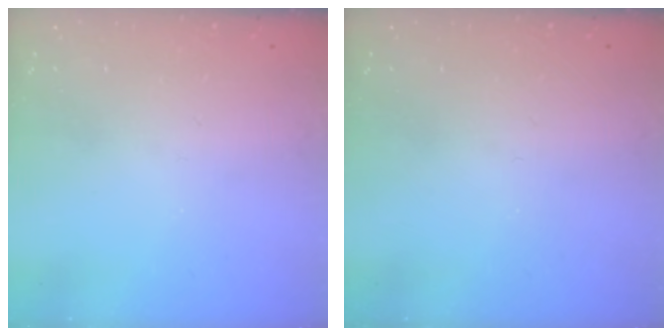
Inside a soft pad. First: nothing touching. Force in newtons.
{"total": 0.0}